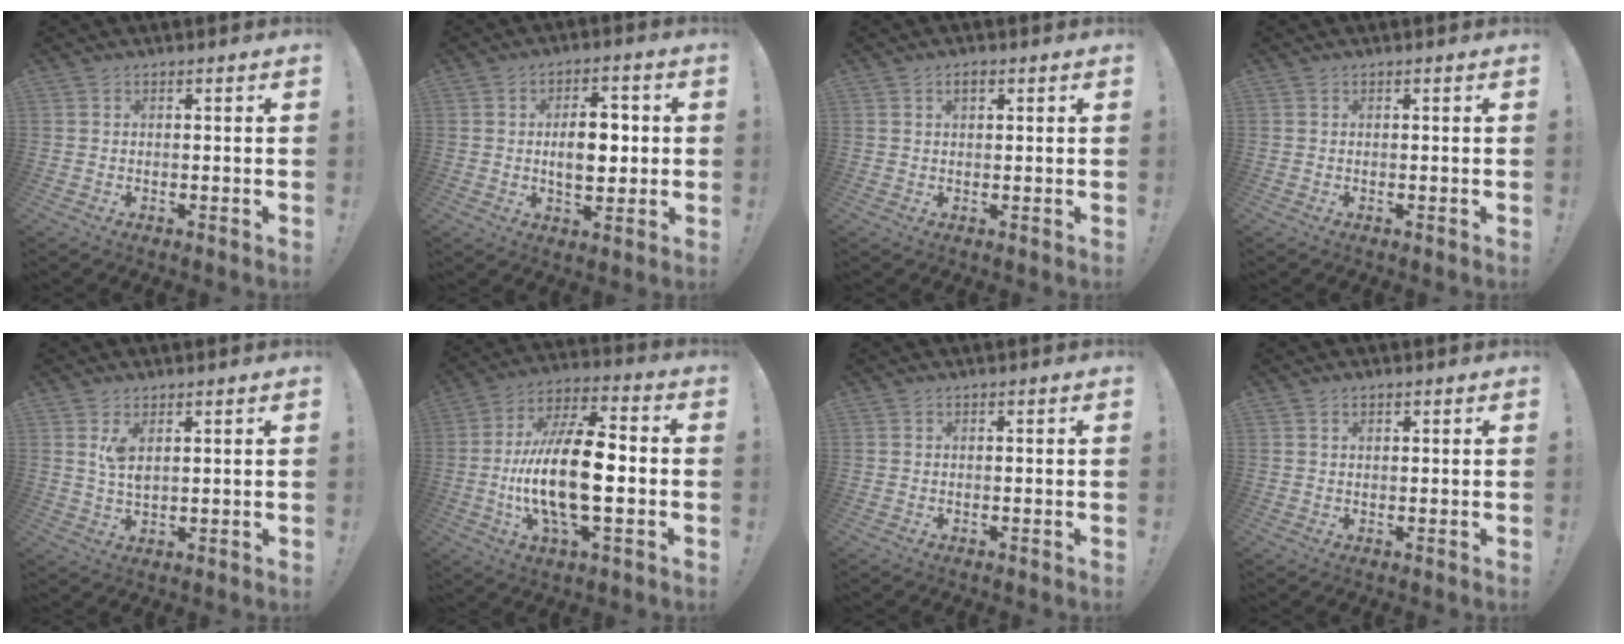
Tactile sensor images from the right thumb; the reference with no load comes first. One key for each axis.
{"total": 9.3, "fx": 0.1, "fy": 5.5, "fz": 7.5, "tx": -0.120, "ty": 0.000, "tz": -0.005}
{"total": 2.4, "fx": 1.1, "fy": 1.3, "fz": 1.7, "tx": -0.024, "ty": 0.000, "tz": 0.017}
{"total": 0.0}
{"total": 4.5, "fx": 2.1, "fy": 1.8, "fz": 3.6, "tx": -0.066, "ty": -0.008, "tz": 0.035}
{"total": 19.7, "fx": -3.0, "fy": 7.2, "fz": 18.1, "tx": -0.351, "ty": -0.003, "tz": -0.056}
{"total": 0.0}
{"total": 0.9, "fx": 0.6, "fy": 0.5, "fz": 0.5, "tx": -0.006, "ty": -0.001, "tz": 0.010}